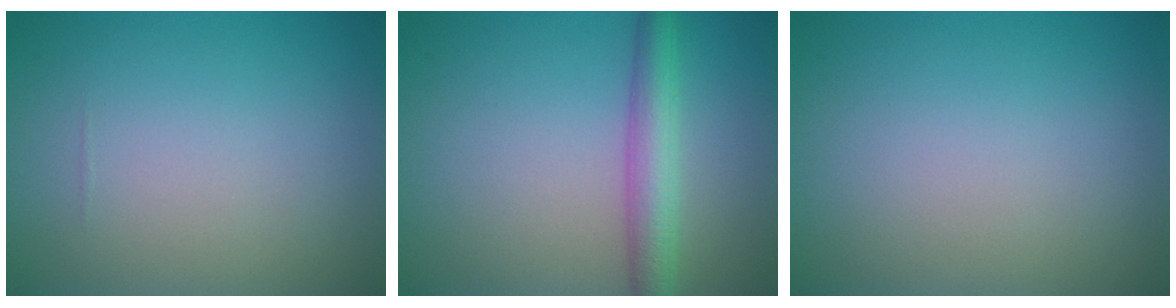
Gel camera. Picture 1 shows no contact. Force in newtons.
{"total": 4.0, "press": 4.0, "slide": 0.1}
{"total": 0.0}